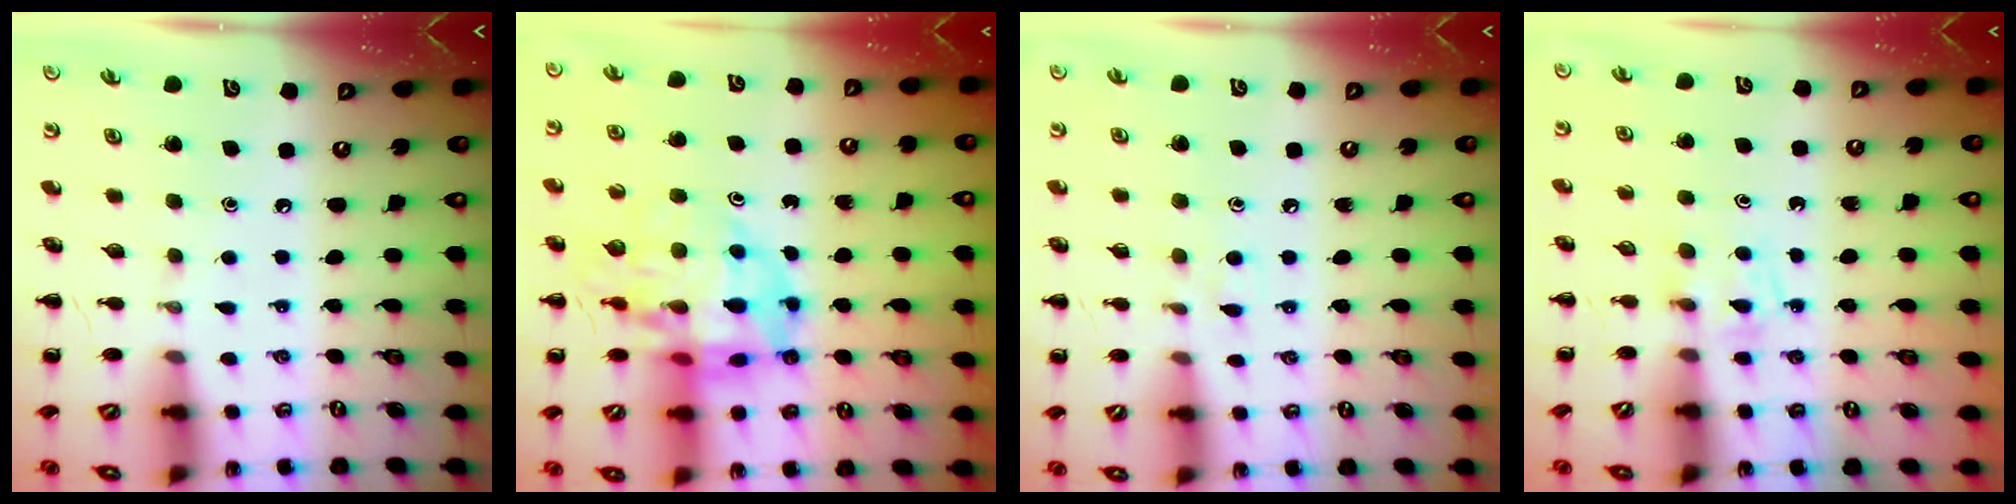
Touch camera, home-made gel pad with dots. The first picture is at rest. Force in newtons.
{"total": 11.9, "press": 11.4, "slide": 3.5}
{"total": 4.2, "press": 3.7, "slide": 1.9}
{"total": 3.0, "press": 2.8, "slide": 1.1}